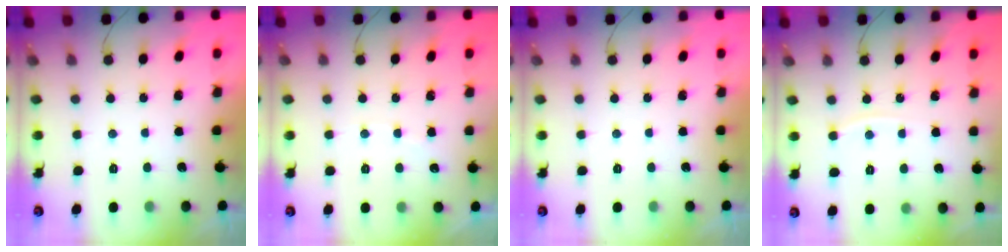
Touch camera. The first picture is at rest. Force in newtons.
{"total": 2.9, "press": 2.9, "slide": 0.5}
{"total": 0.0}
{"total": 3.4, "press": 3.4, "slide": 0.0}